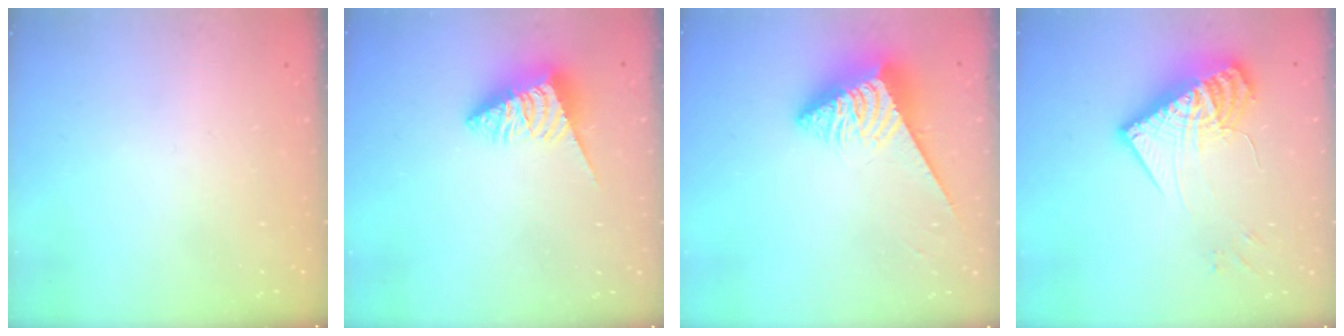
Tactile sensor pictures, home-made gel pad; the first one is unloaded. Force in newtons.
{"total": 3.7, "press": 3.7, "slide": 0.1}
{"total": 6.0, "press": 6.0, "slide": 0.4}
{"total": 15.1, "press": 15.1, "slide": 0.6}